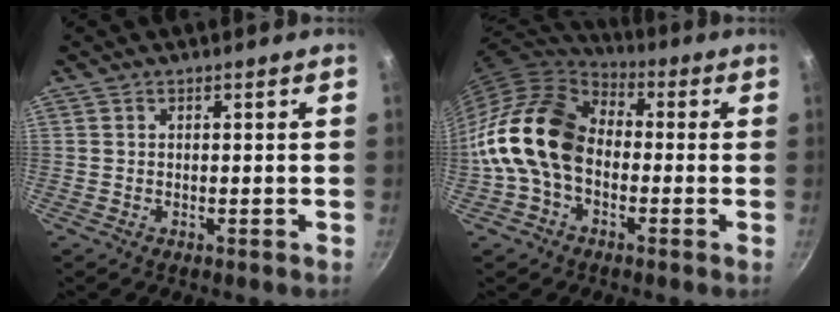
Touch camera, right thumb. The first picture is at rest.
{"total": 16.0, "force": [-2.0, 11.3, 11.2], "torque": [-0.177, 0.040, -0.058]}